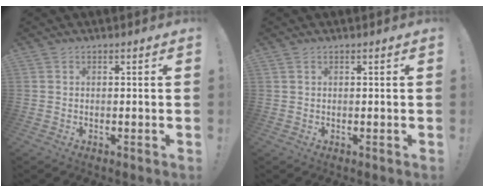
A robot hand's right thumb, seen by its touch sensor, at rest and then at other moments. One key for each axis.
{"total": 0.6, "fx": 0.5, "fy": 0.2, "fz": 0.2, "tx": -0.002, "ty": 0.000, "tz": 0.011}